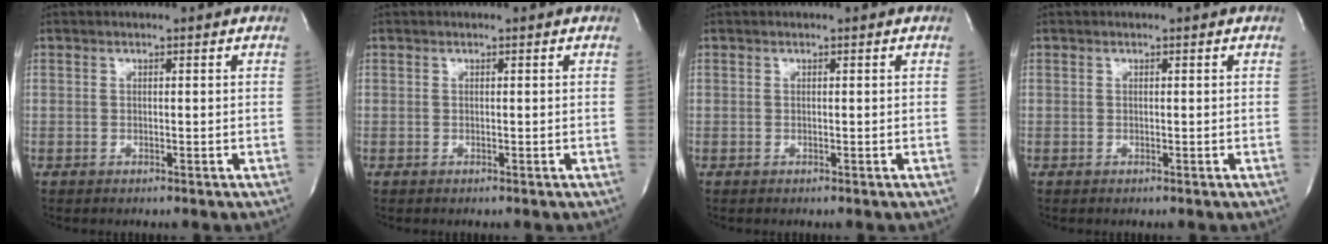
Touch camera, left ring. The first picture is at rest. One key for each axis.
{"total": 0.0}
{"total": 0.0}
{"total": 0.0}